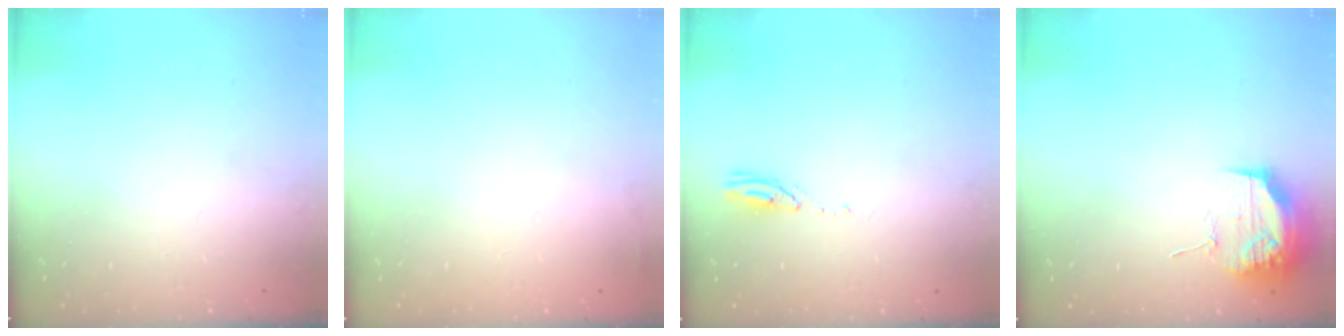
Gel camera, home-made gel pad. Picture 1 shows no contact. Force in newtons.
{"total": 2.9, "press": 2.4, "slide": 1.6}
{"total": 3.0, "press": 2.9, "slide": 0.3}
{"total": 12.3, "press": 12.3, "slide": 1.1}